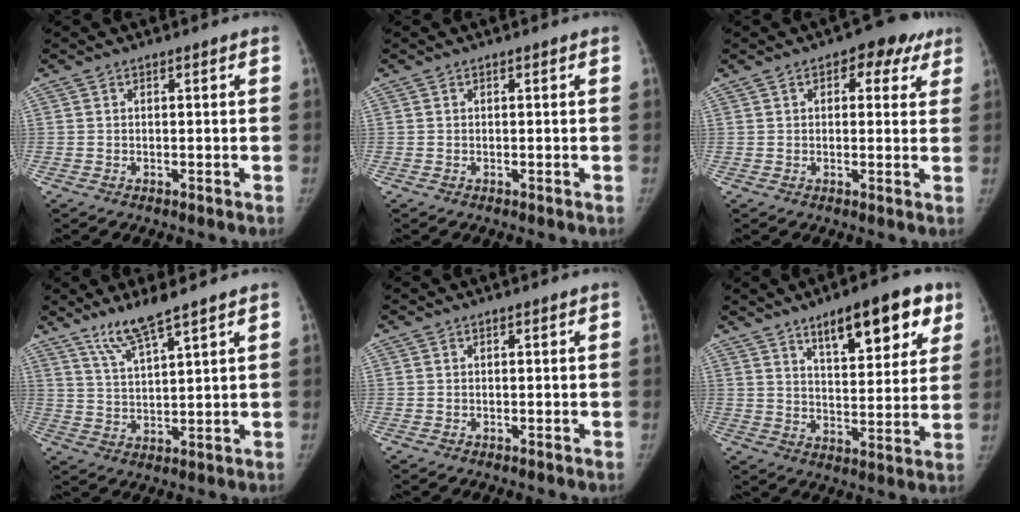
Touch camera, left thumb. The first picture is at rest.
{"total": 0.0}
{"total": 7.1, "force": [3.5, 4.1, 4.7], "torque": [-0.021, -0.004, 0.035]}
{"total": 7.2, "force": [5.5, 0.4, 4.7], "torque": [-0.096, -0.034, 0.116]}
{"total": 0.0}
{"total": 15.5, "force": [9.0, 6.0, 11.2], "torque": [-0.114, -0.033, 0.132]}